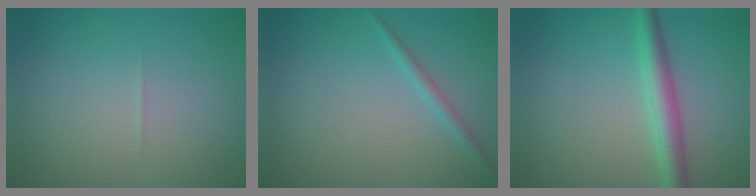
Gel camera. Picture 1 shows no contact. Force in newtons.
{"total": 1.2, "press": 1.2, "slide": 0.0}
{"total": 3.5, "press": 3.5, "slide": 0.0}